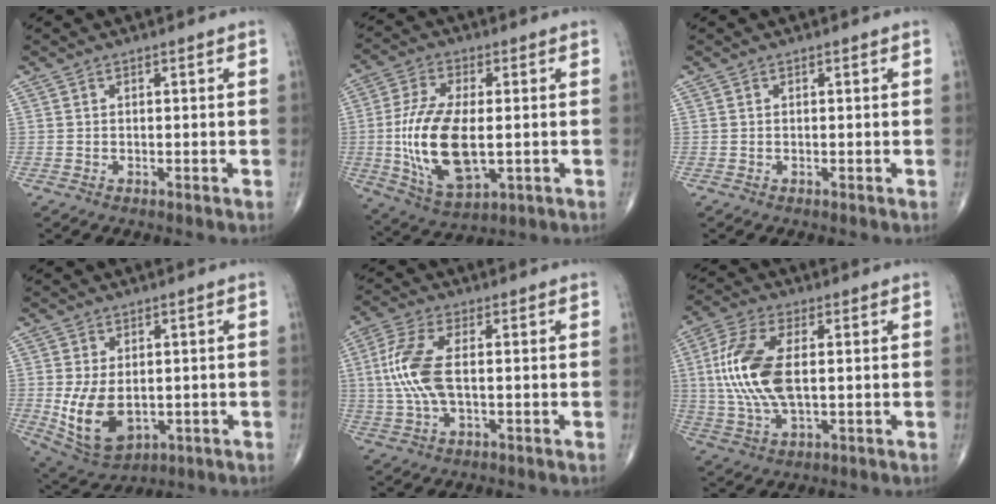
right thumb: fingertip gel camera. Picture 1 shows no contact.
{"total": 16.4, "force": [-1.4, 7.9, 14.3], "torque": [-0.286, -0.010, -0.016]}
{"total": 0.0}
{"total": 11.0, "force": [-1.1, 6.9, 8.5], "torque": [-0.152, -0.013, 0.002]}
{"total": 10.1, "force": [0.4, 4.4, 9.1], "torque": [-0.220, 0.006, 0.008]}
{"total": 14.2, "force": [1.2, 6.7, 12.4], "torque": [-0.277, 0.000, 0.024]}